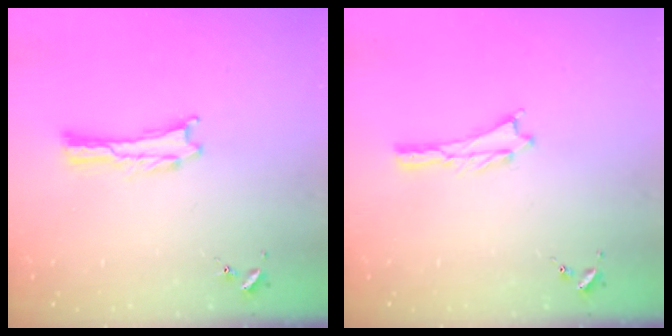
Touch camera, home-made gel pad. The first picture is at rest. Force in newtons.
{"total": 0.5, "press": 0.5, "slide": 0.2}